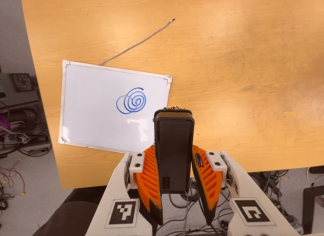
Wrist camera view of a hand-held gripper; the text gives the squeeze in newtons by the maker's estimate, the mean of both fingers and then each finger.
{"total": 5.4, "left": 3.6, "right": 7.2}